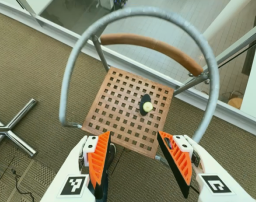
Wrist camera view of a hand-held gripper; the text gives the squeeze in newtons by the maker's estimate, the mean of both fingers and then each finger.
{"total": 0.0}